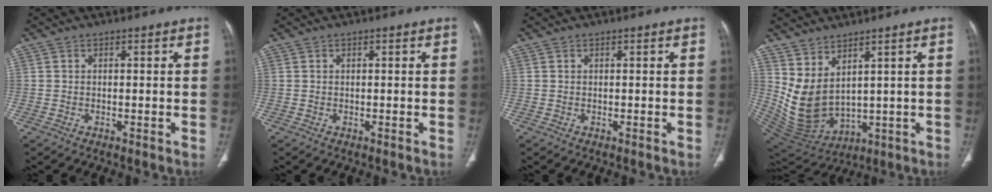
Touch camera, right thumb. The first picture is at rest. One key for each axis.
{"total": 0.0}
{"total": 0.0}
{"total": 10.3, "fx": 3.9, "fy": 5.4, "fz": 7.8, "tx": -0.132, "ty": -0.036, "tz": 0.107}